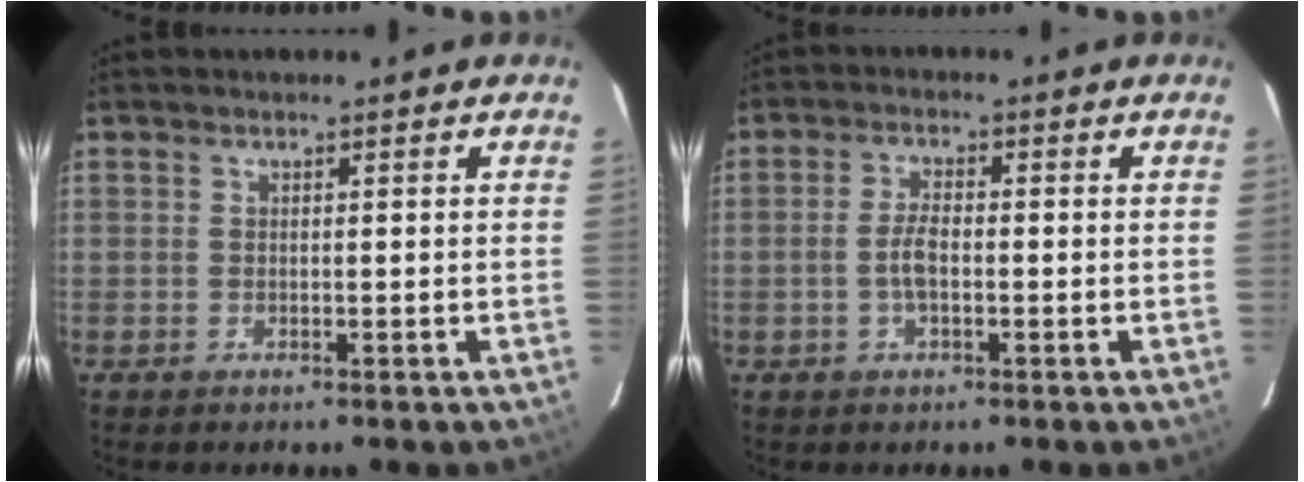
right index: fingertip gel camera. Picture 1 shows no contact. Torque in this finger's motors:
{"motor_torque": [-0.03, 0.04, 0.13, 0.02]}